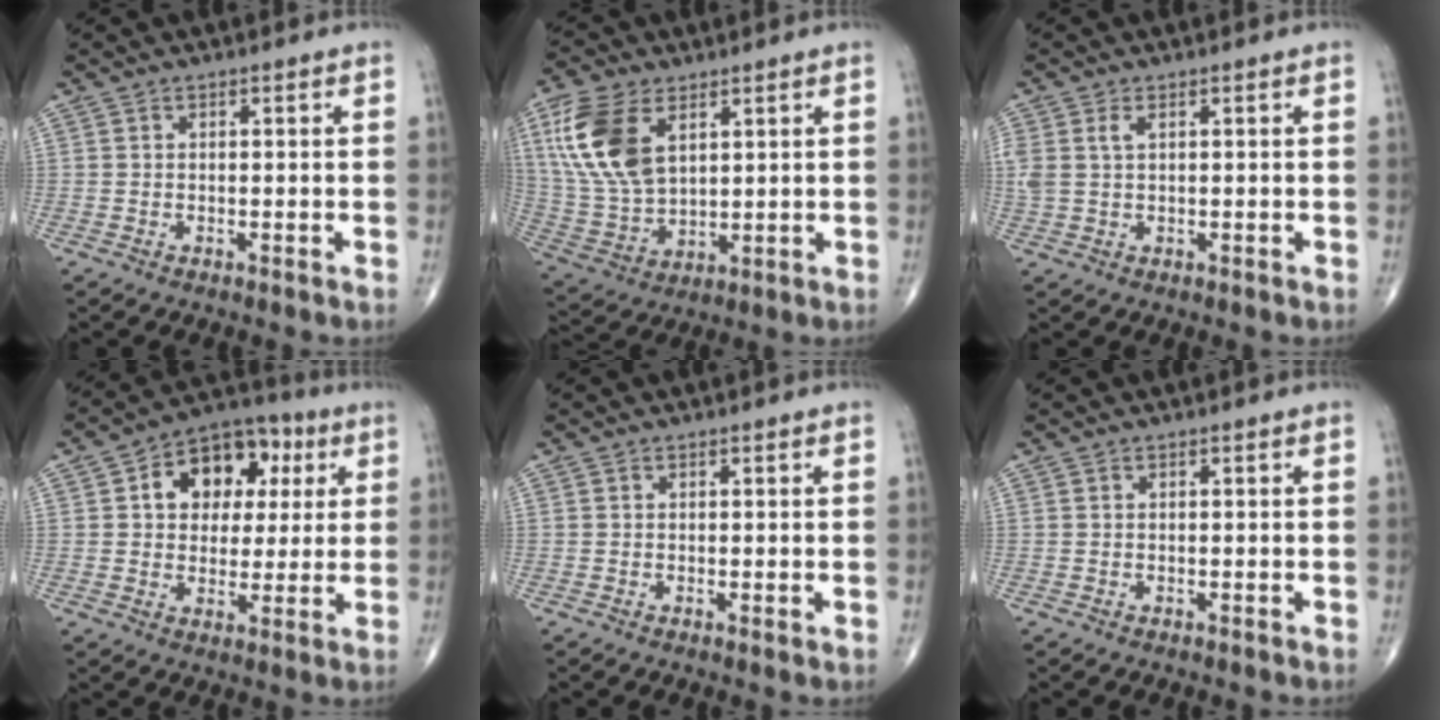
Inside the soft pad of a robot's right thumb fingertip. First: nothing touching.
{"total": 15.6, "force": [5.9, 9.0, 11.2], "torque": [-0.233, -0.016, 0.125]}
{"total": 3.9, "force": [1.2, 2.2, 3.0], "torque": [-0.085, 0.011, 0.029]}
{"total": 14.2, "force": [4.1, 10.1, 9.1], "torque": [-0.084, 0.012, 0.055]}
{"total": 0.5, "force": [0.1, 0.1, 0.5], "torque": [-0.010, -0.003, 0.001]}
{"total": 0.0}